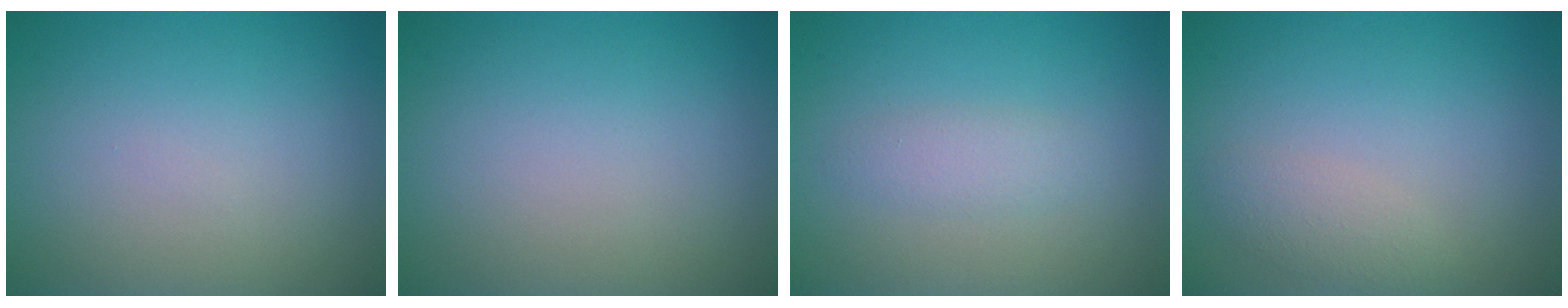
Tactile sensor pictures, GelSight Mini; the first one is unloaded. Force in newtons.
{"total": 0.0}
{"total": 1.6, "press": 1.6, "slide": 0.0}
{"total": 1.7, "press": 1.7, "slide": 0.0}